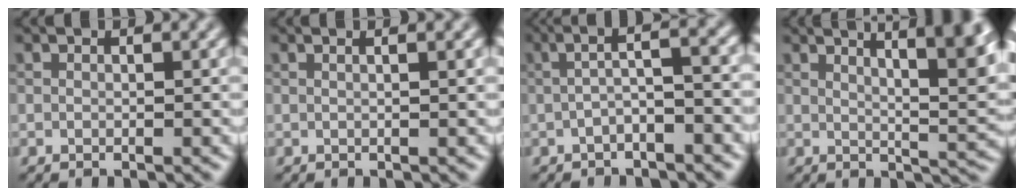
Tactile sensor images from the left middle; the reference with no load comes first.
{"total": 2.9, "force": [1.1, 1.4, 2.2], "torque": [-0.004, 0.019, -0.015]}
{"total": 3.5, "force": [-1.3, 0.6, 3.2], "torque": [-0.050, 0.021, -0.024]}
{"total": 9.6, "force": [4.7, 2.7, 7.9], "torque": [-0.061, 0.028, 0.056]}